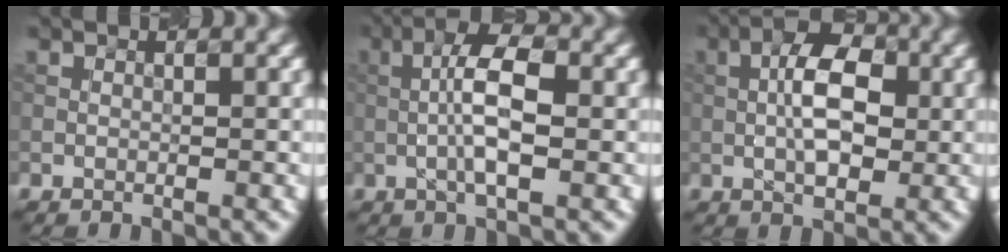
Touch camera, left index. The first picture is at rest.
{"total": 5.1, "force": [-0.2, 1.4, 4.9], "torque": [-0.095, 0.010, -0.011]}
{"total": 5.8, "force": [0.3, 2.8, 5.0], "torque": [-0.085, 0.010, -0.002]}